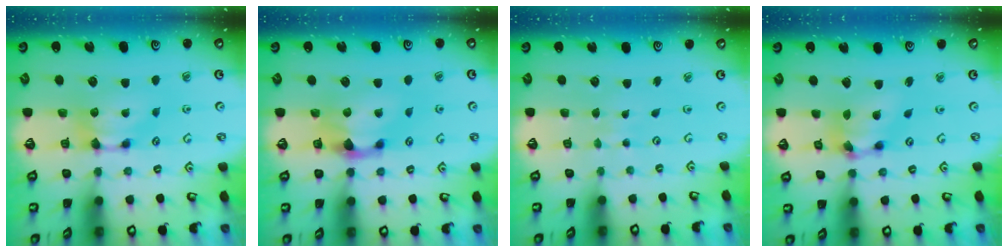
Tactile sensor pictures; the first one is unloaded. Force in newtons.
{"total": 1.7, "press": 1.2, "slide": 1.3}
{"total": 5.2, "press": 5.2, "slide": 0.3}
{"total": 6.8, "press": 6.5, "slide": 2.0}